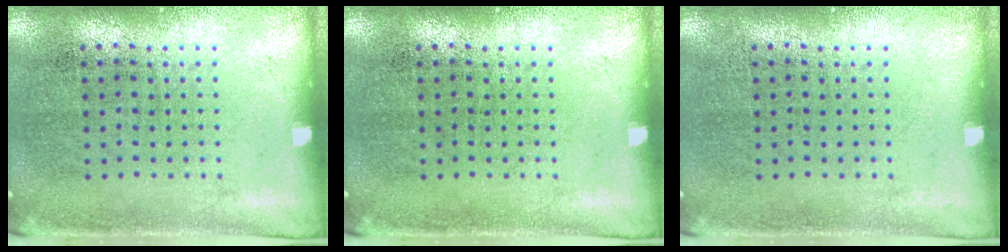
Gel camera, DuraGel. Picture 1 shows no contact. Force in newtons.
{"total": 0.0}
{"total": 0.0}